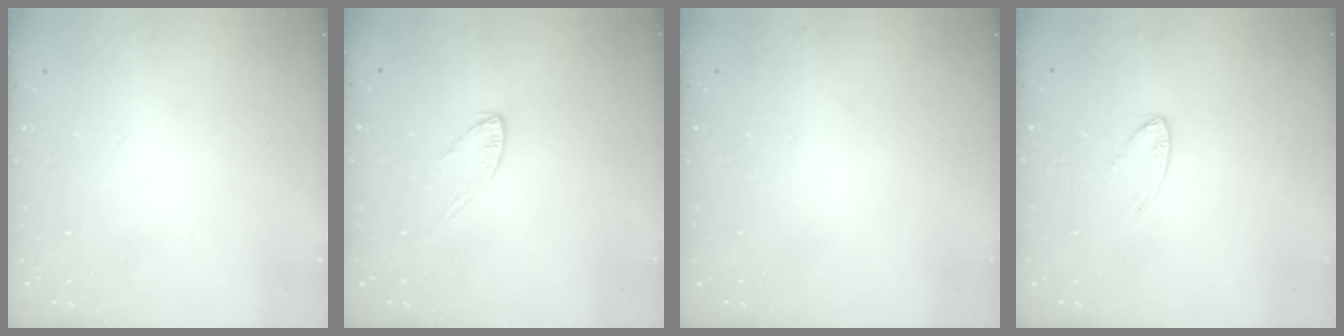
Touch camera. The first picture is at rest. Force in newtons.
{"total": 5.5, "press": 5.4, "slide": 0.4}
{"total": 0.0}
{"total": 6.7, "press": 6.7, "slide": 0.5}